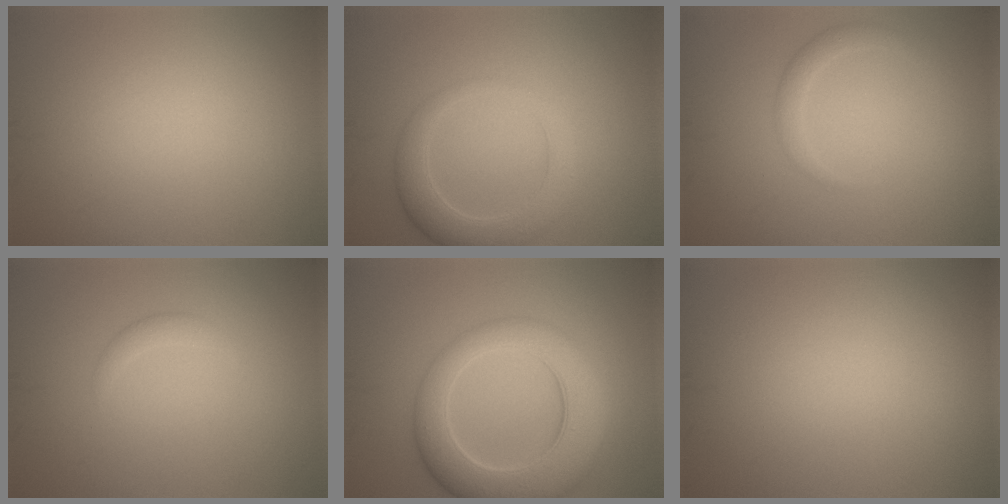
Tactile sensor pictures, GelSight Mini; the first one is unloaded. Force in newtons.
{"total": 3.8, "press": 3.7, "slide": 0.2}
{"total": 1.6, "press": 1.6, "slide": 0.1}
{"total": 1.1, "press": 1.1, "slide": 0.1}
{"total": 8.3, "press": 8.3, "slide": 0.4}
{"total": 0.0}